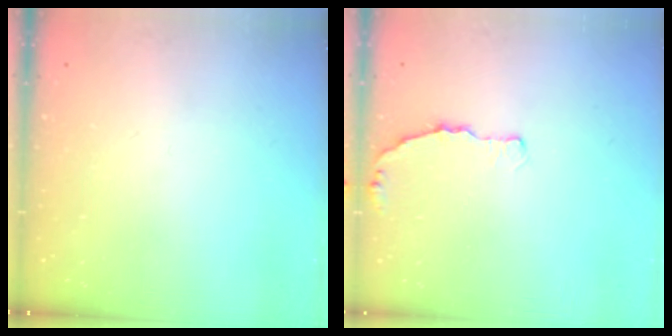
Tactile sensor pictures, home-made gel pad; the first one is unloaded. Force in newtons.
{"total": 3.7, "press": 3.7, "slide": 0.4}